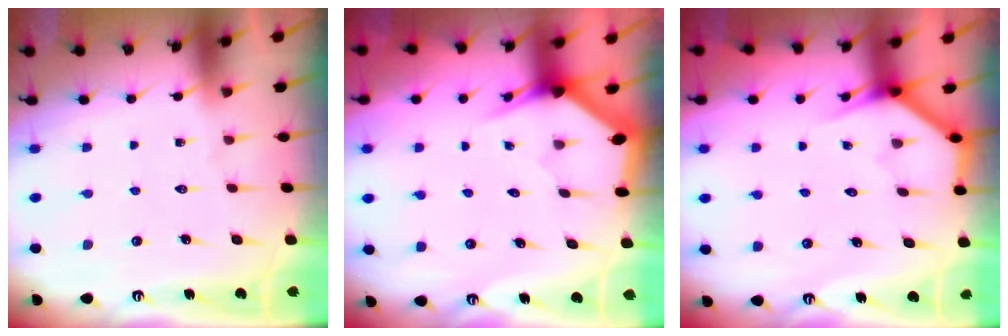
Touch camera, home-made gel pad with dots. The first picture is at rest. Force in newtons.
{"total": 3.0, "press": 3.0, "slide": 0.0}
{"total": 3.8, "press": 3.8, "slide": 0.3}